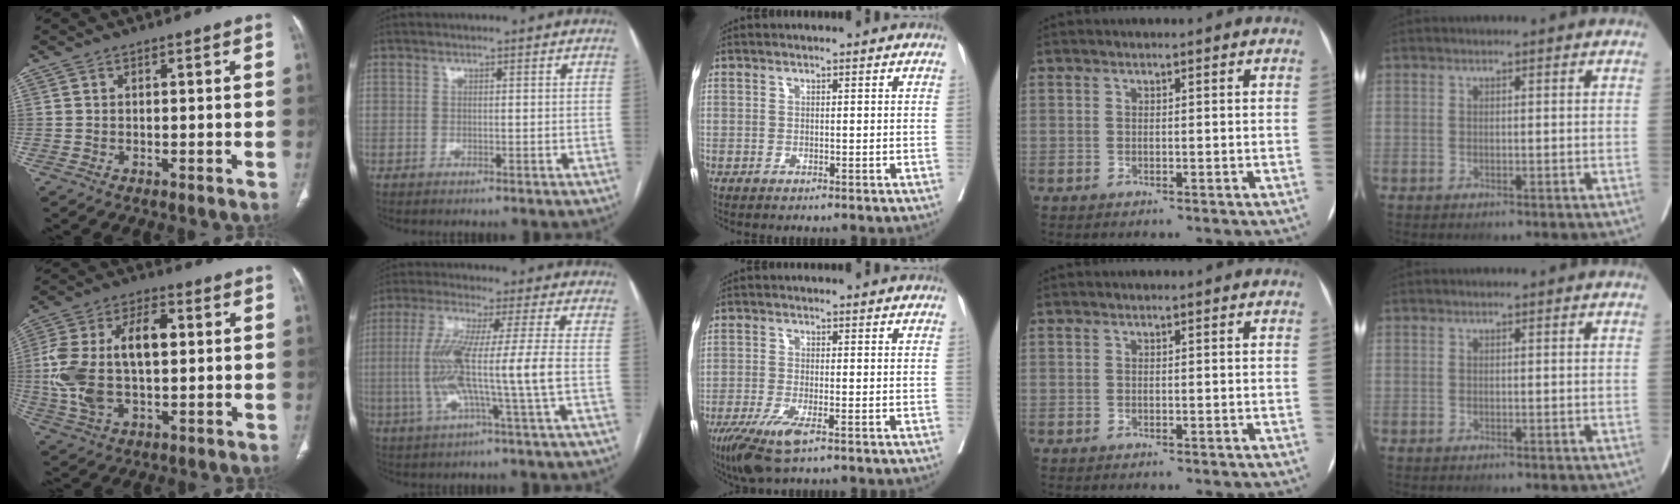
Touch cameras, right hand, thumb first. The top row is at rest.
{"thumb": {"total": 17.1, "force": [1.0, 9.2, 14.3], "torque": [-0.296, 0.023, 0.021]}, "index": {"total": 12.0, "force": [-1.6, -0.9, 11.9], "torque": [-0.235, 0.000, -0.034]}, "middle": {"total": 6.0, "force": [-3.5, 1.0, 4.8], "torque": [-0.092, -0.018, -0.062]}}